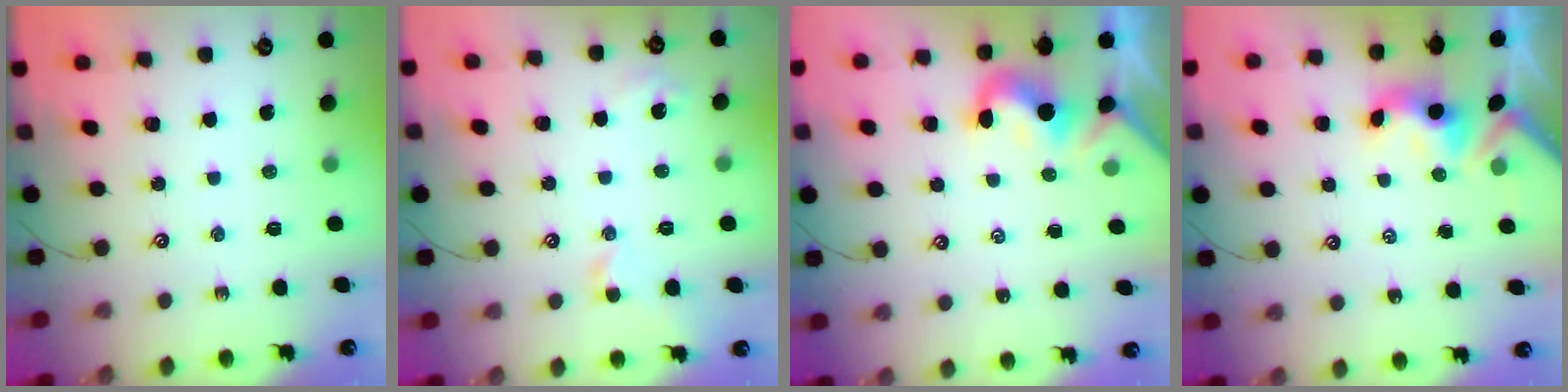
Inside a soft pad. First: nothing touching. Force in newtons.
{"total": 2.8, "press": 2.7, "slide": 0.6}
{"total": 1.5, "press": 1.4, "slide": 0.3}
{"total": 3.5, "press": 3.5, "slide": 0.4}